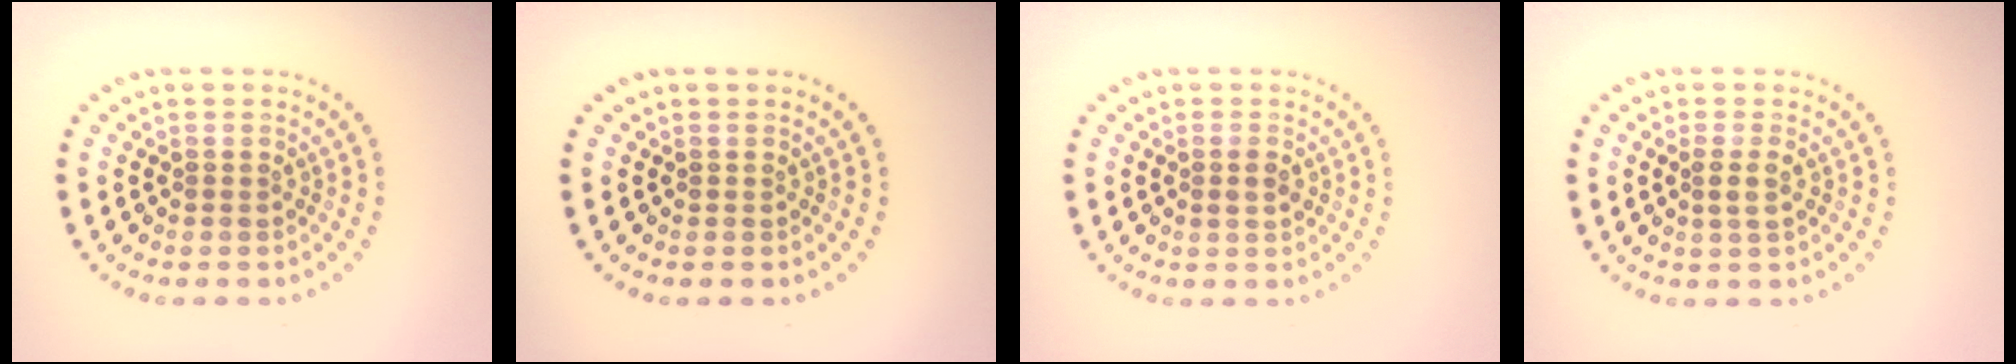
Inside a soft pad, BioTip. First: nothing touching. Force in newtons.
{"total": 0.0}
{"total": 1.2, "press": 1.2, "slide": 0.4}
{"total": 1.3, "press": 1.1, "slide": 0.6}